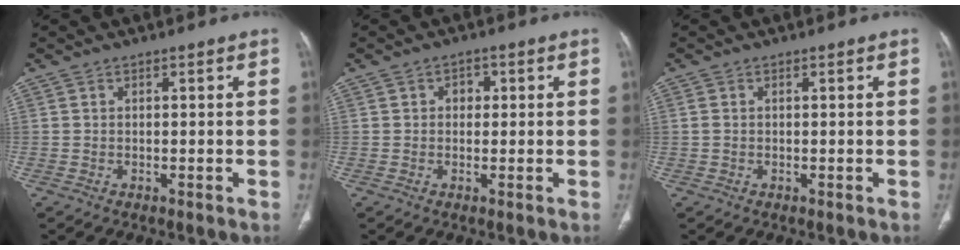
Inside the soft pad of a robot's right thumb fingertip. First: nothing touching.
{"total": 2.2, "force": [0.4, 1.8, 1.2], "torque": [-0.004, 0.004, 0.002]}
{"total": 0.9, "force": [0.1, 0.7, 0.6], "torque": [-0.024, 0.006, 0.004]}